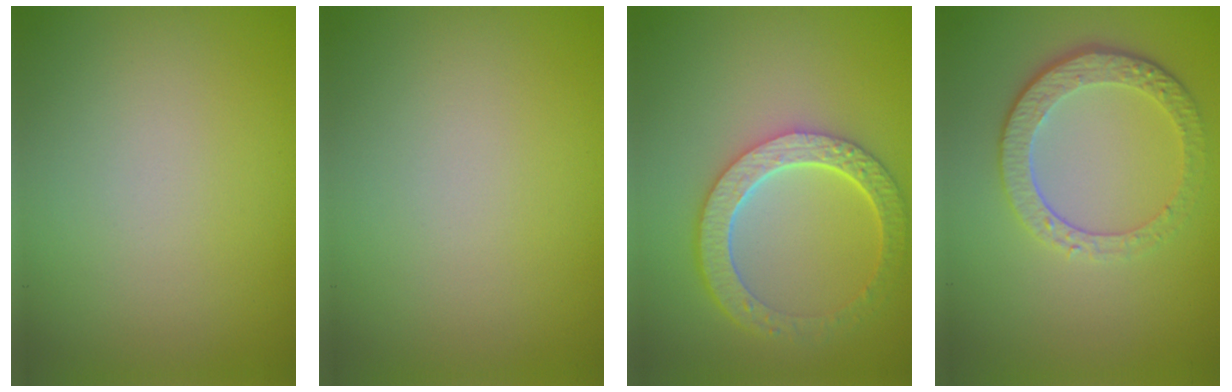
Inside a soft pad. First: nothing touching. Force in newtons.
{"total": 0.0}
{"total": 5.7, "press": 4.3, "slide": 3.7}
{"total": 4.5, "press": 3.2, "slide": 3.2}